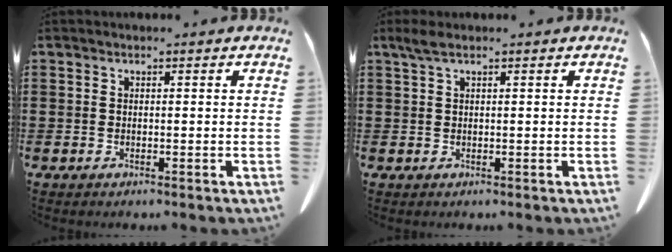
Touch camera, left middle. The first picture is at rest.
{"total": 1.6, "force": [0.8, 0.3, 1.3], "torque": [-0.028, 0.002, 0.015]}